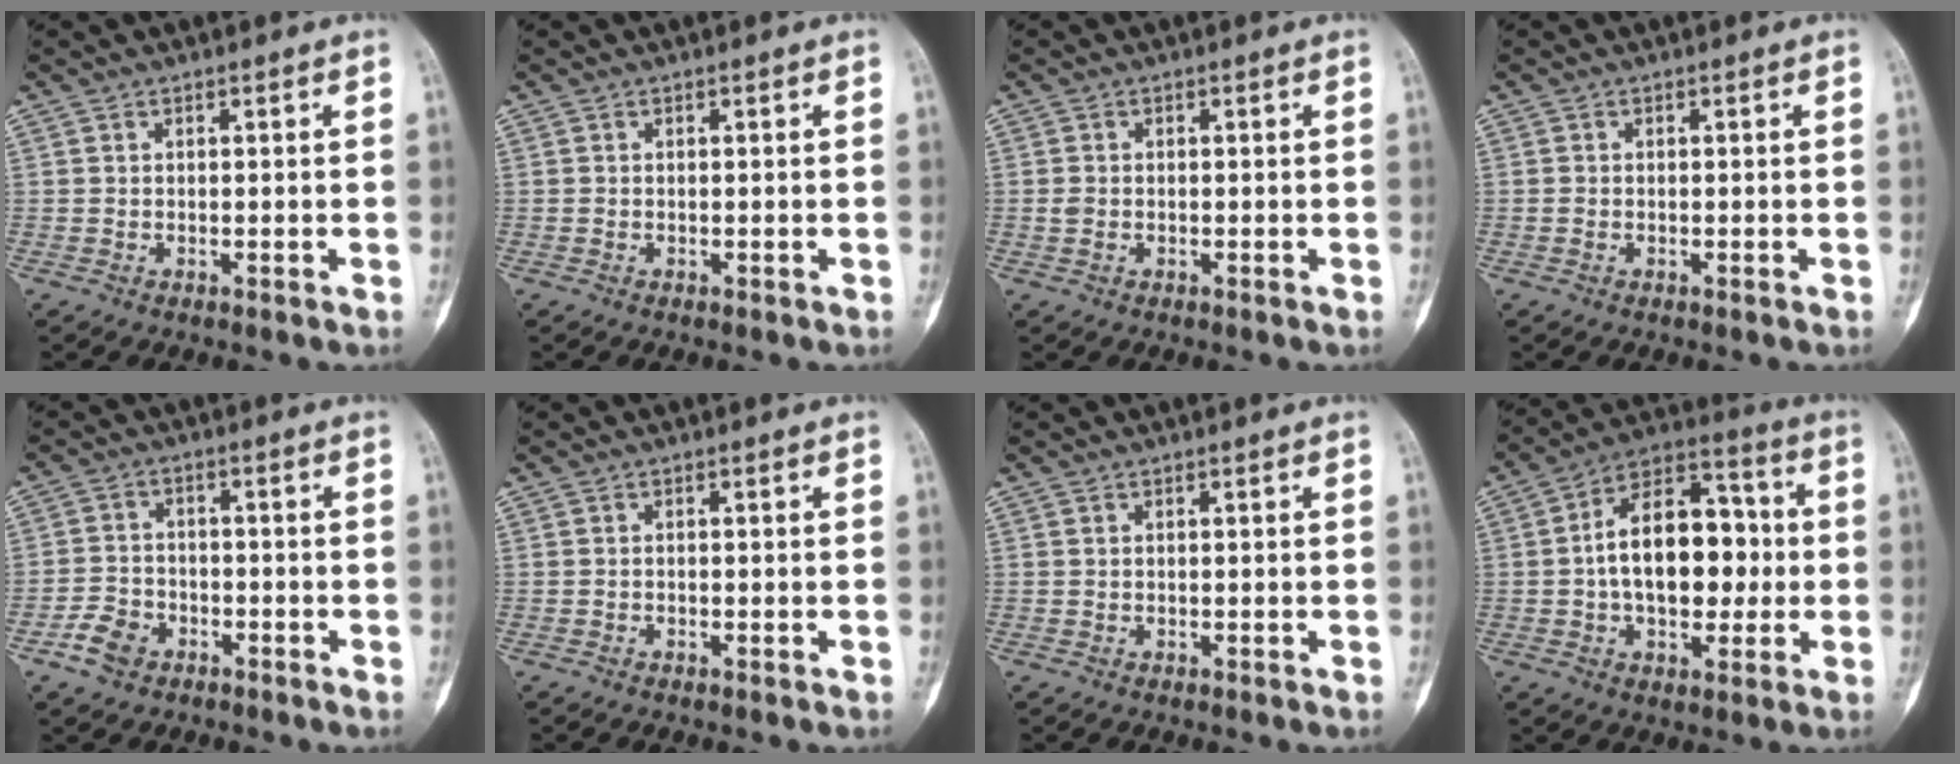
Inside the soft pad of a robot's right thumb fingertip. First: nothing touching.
{"total": 0.0}
{"total": 1.4, "force": [-0.2, 1.0, 0.9], "torque": [-0.017, 0.002, -0.004]}
{"total": 0.5, "force": [-0.1, 0.4, 0.3], "torque": [-0.005, 0.001, -0.003]}
{"total": 5.4, "force": [-3.1, 3.8, 2.3], "torque": [-0.034, 0.021, -0.055]}
{"total": 0.0}
{"total": 0.0}
{"total": 17.8, "force": [-0.3, 10.8, 14.2], "torque": [-0.189, 0.036, -0.012]}